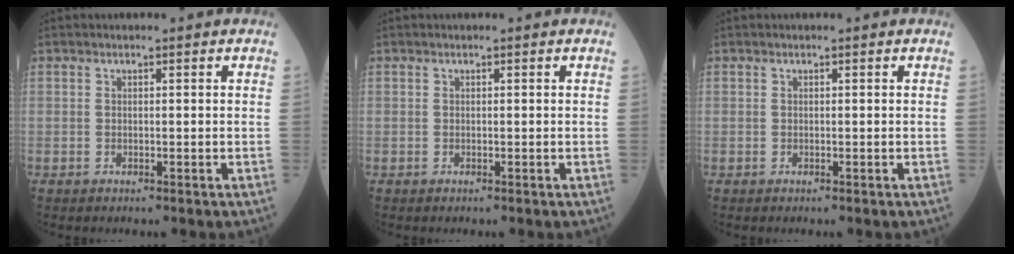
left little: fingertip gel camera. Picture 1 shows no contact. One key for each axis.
{"total": 0.0}
{"total": 0.0}